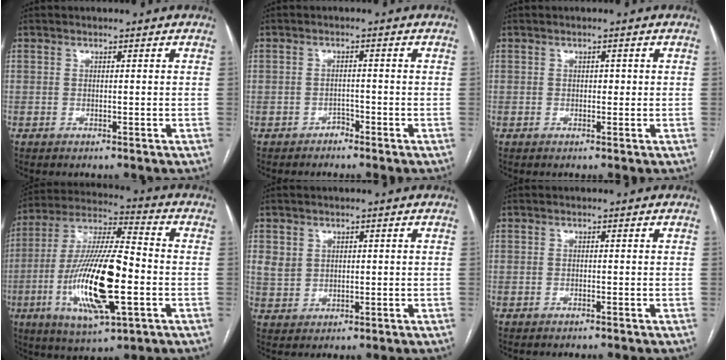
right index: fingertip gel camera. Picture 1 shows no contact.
{"total": 1.5, "force": [-1.2, 0.8, 0.1], "torque": [0.003, 0.005, -0.023]}
{"total": 1.0, "force": [0.1, 0.7, 0.7], "torque": [-0.007, 0.004, 0.000]}
{"total": 19.6, "force": [-4.5, 3.9, 18.6], "torque": [-0.377, -0.010, -0.077]}
{"total": 3.7, "force": [1.5, 3.2, 1.1], "torque": [-0.021, 0.005, 0.035]}
{"total": 0.0}